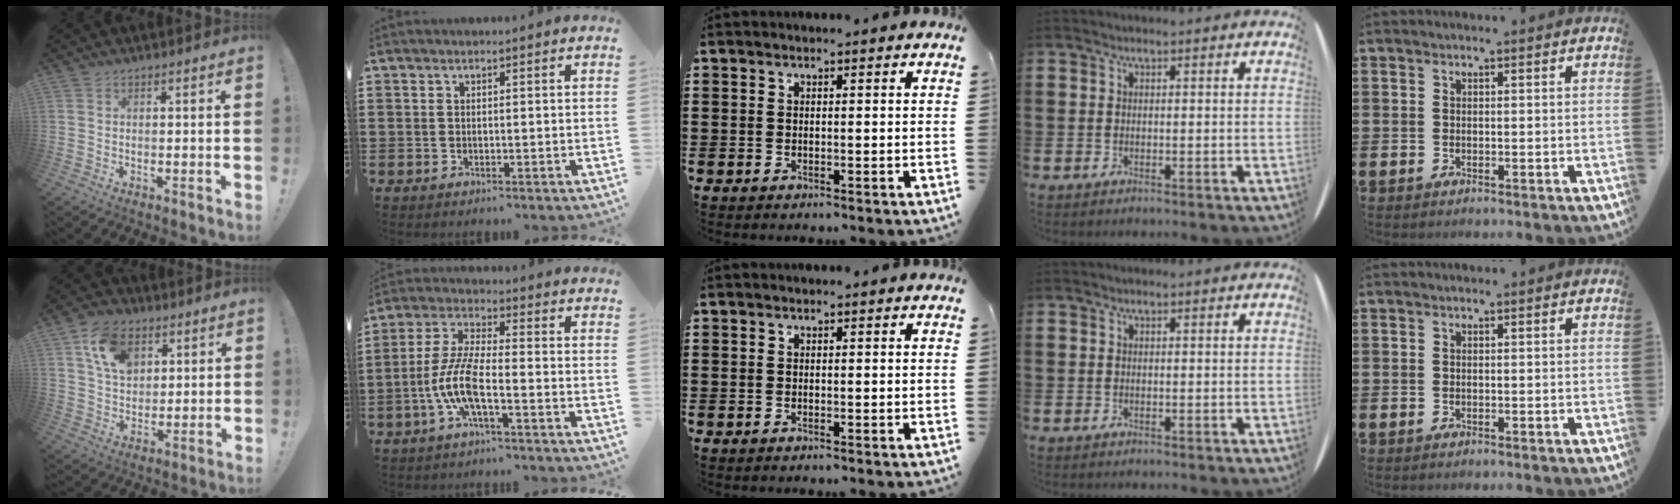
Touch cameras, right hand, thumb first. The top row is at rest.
{"thumb": {"total": 12.9, "force": [6.0, 9.3, 6.7], "torque": [-0.109, -0.013, 0.115]}, "index": {"total": 8.1, "force": [-3.2, 1.9, 7.2], "torque": [-0.176, -0.015, -0.069]}}